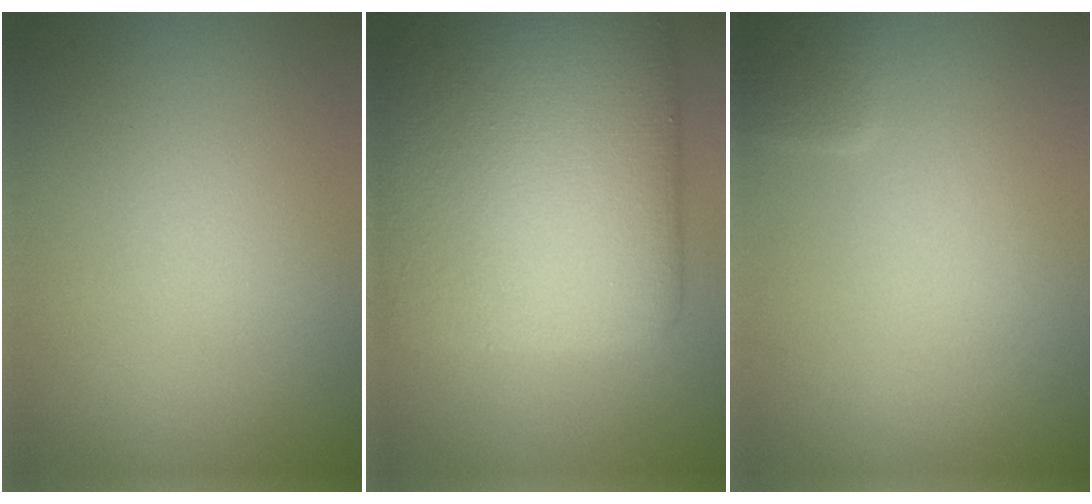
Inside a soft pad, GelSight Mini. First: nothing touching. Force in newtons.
{"total": 15.7, "press": 15.7, "slide": 0.3}
{"total": 1.3, "press": 1.3, "slide": 0.1}